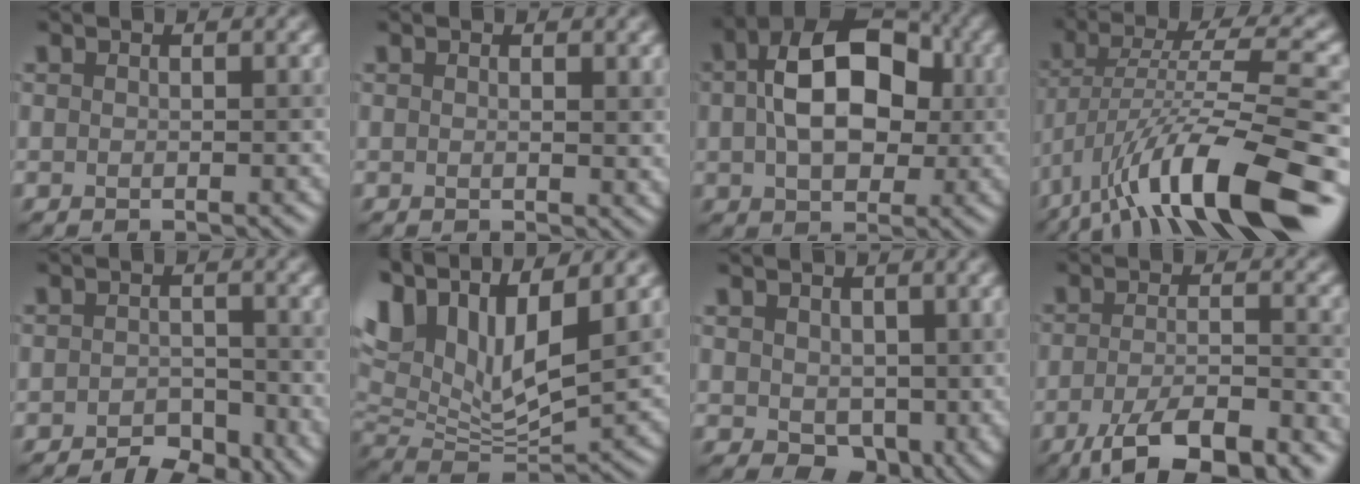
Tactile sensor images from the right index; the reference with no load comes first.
{"total": 1.2, "force": [0.5, 0.3, 1.1], "torque": [-0.015, -0.003, 0.008]}
{"total": 10.4, "force": [1.3, 6.6, 7.9], "torque": [-0.132, 0.015, 0.016]}
{"total": 12.9, "force": [-6.8, 3.4, 10.5], "torque": [-0.183, 0.018, -0.115]}
{"total": 3.3, "force": [-2.0, 1.7, 1.9], "torque": [-0.024, 0.000, -0.030]}
{"total": 12.5, "force": [6.0, 5.5, 9.6], "torque": [-0.213, 0.020, 0.106]}
{"total": 5.7, "force": [0.8, 4.0, 4.0], "torque": [-0.070, -0.019, 0.024]}
{"total": 7.0, "force": [-4.3, 2.0, 5.2], "torque": [-0.095, -0.004, -0.078]}